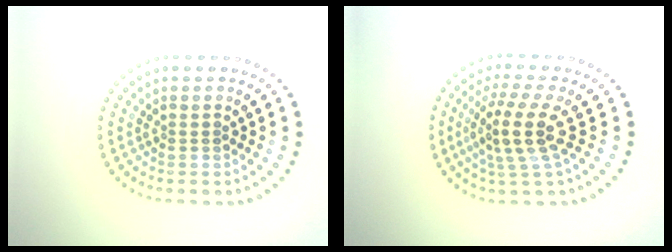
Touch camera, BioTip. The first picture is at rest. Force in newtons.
{"total": 4.2, "press": 3.5, "slide": 2.3}